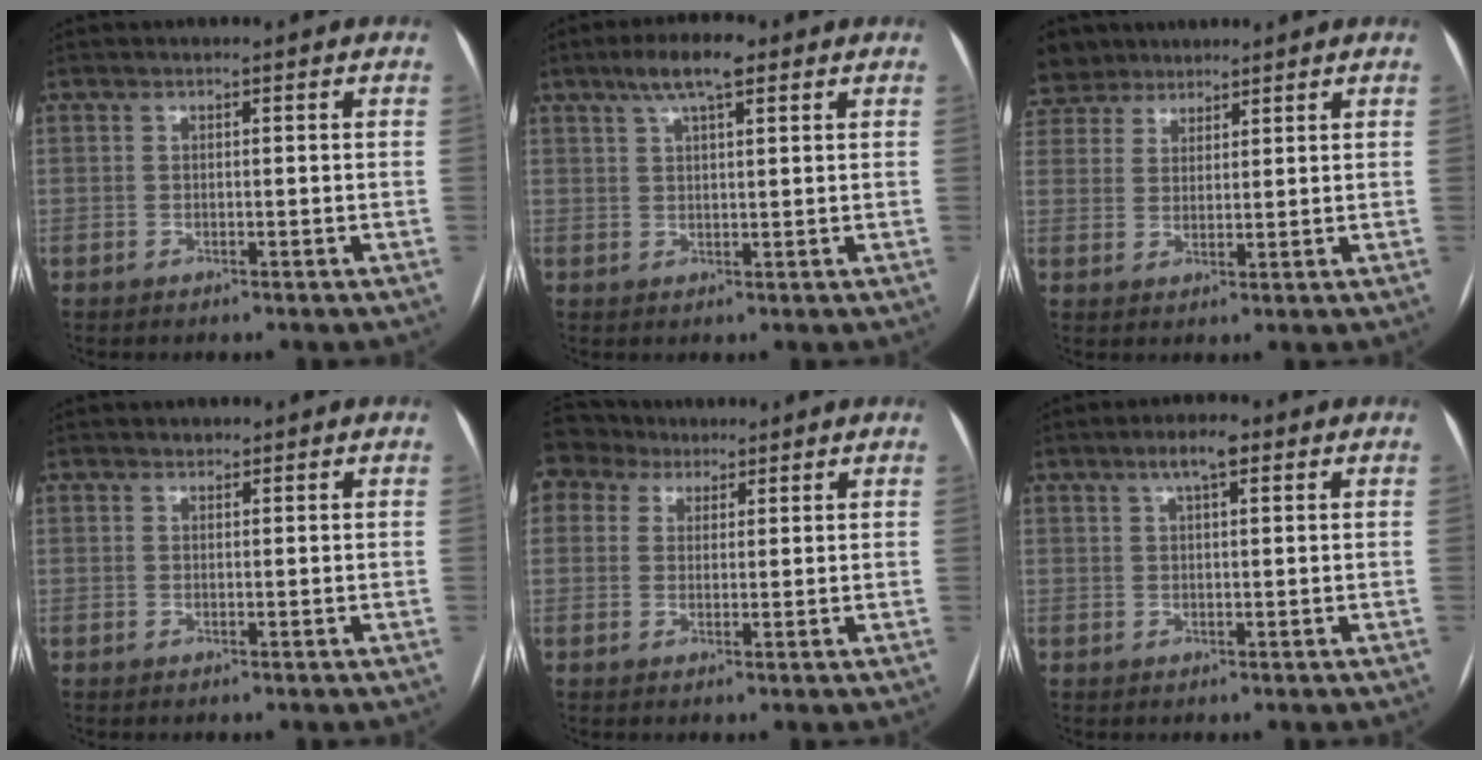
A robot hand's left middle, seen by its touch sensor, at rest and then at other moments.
{"total": 6.2, "force": [3.9, 1.3, 4.7], "torque": [-0.091, 0.017, 0.065]}
{"total": 8.2, "force": [7.0, 4.0, 1.4], "torque": [-0.031, 0.027, 0.134]}
{"total": 0.7, "force": [0.6, 0.4, 0.1], "torque": [-0.004, 0.001, 0.009]}
{"total": 5.5, "force": [4.1, 3.7, 0.7], "torque": [-0.023, 0.033, 0.078]}
{"total": 3.9, "force": [2.2, 1.0, 3.1], "torque": [-0.057, 0.011, 0.036]}